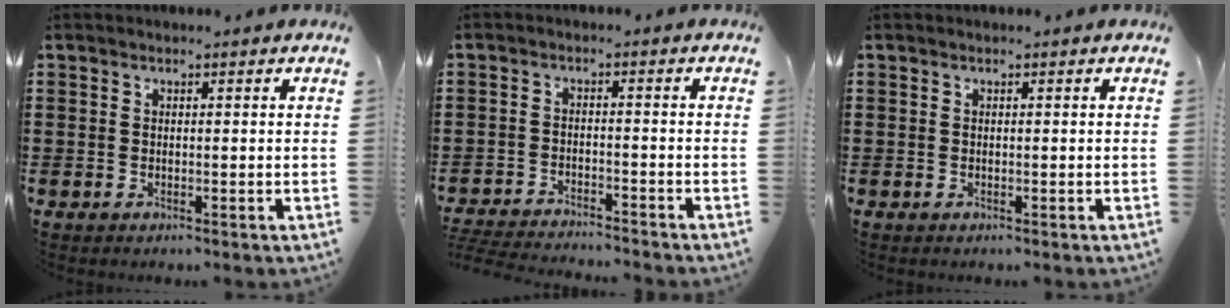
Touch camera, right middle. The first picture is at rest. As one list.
[{"total": 3.7, "force": [-3.7, 0.0, 0.2], "torque": [-0.014, -0.005, -0.079]}, {"total": 0.0}]